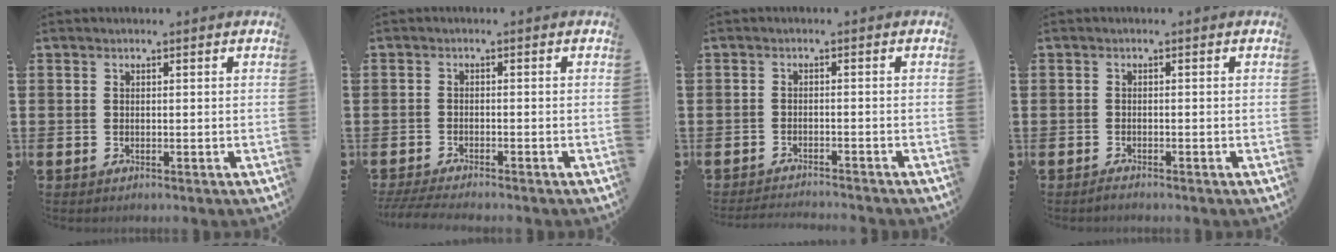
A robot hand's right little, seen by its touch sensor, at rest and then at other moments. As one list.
[{"total": 1.8, "force": [-1.6, 0.1, 0.7], "torque": [-0.012, 0.003, -0.031]}, {"total": 1.6, "force": [-1.6, -0.2, 0.1], "torque": [-0.003, 0.004, -0.032]}, {"total": 0.6, "force": [-0.6, 0.1, 0.2], "torque": [-0.005, -0.003, -0.011]}]